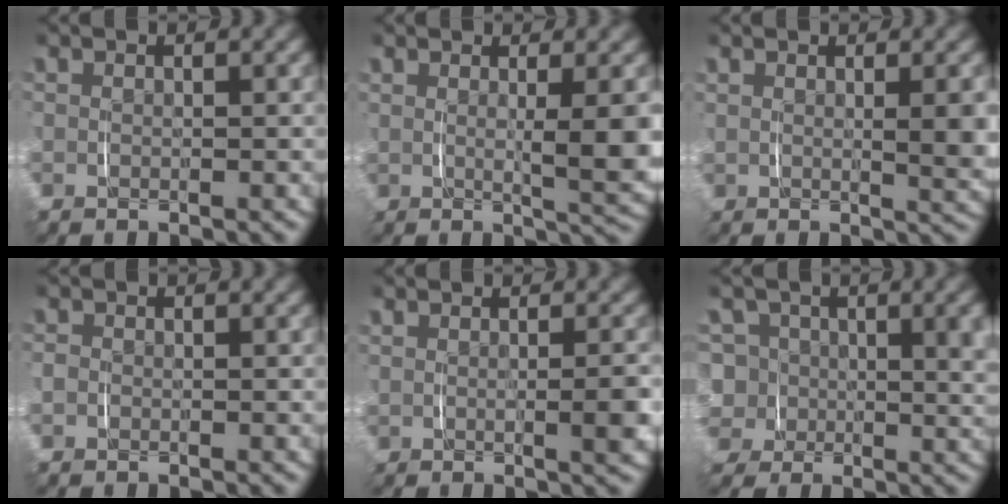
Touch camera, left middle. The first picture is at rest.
{"total": 4.9, "force": [1.1, 1.5, 4.5], "torque": [-0.058, -0.003, 0.019]}
{"total": 3.0, "force": [0.9, 0.9, 2.7], "torque": [-0.032, -0.004, 0.015]}
{"total": 0.6, "force": [-0.2, 0.5, 0.2], "torque": [-0.005, 0.001, -0.005]}
{"total": 2.2, "force": [0.2, 0.7, 2.1], "torque": [-0.028, 0.007, 0.000]}
{"total": 9.2, "force": [-0.8, 8.5, 3.5], "torque": [-0.101, -0.035, -0.013]}